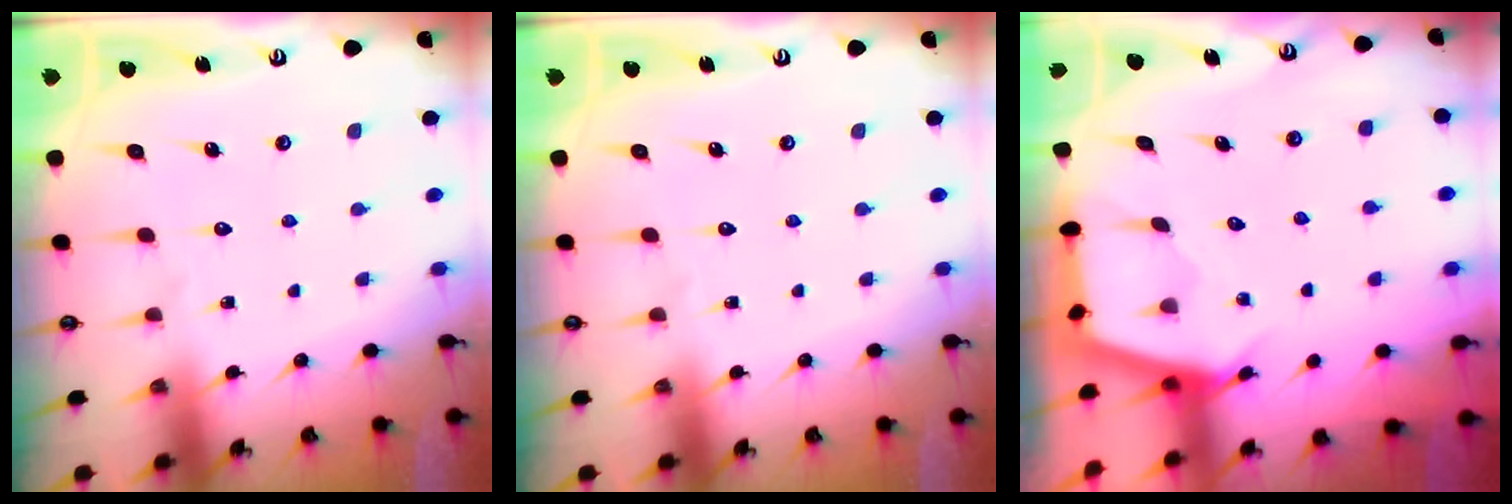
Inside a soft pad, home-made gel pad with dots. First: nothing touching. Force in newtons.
{"total": 0.0}
{"total": 3.0, "press": 2.9, "slide": 0.4}